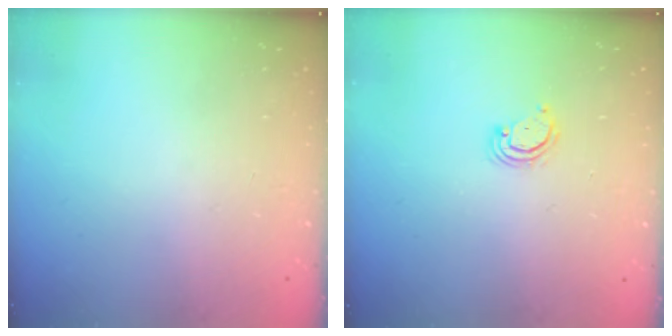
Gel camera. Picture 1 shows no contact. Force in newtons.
{"total": 2.9, "press": 2.9, "slide": 0.2}